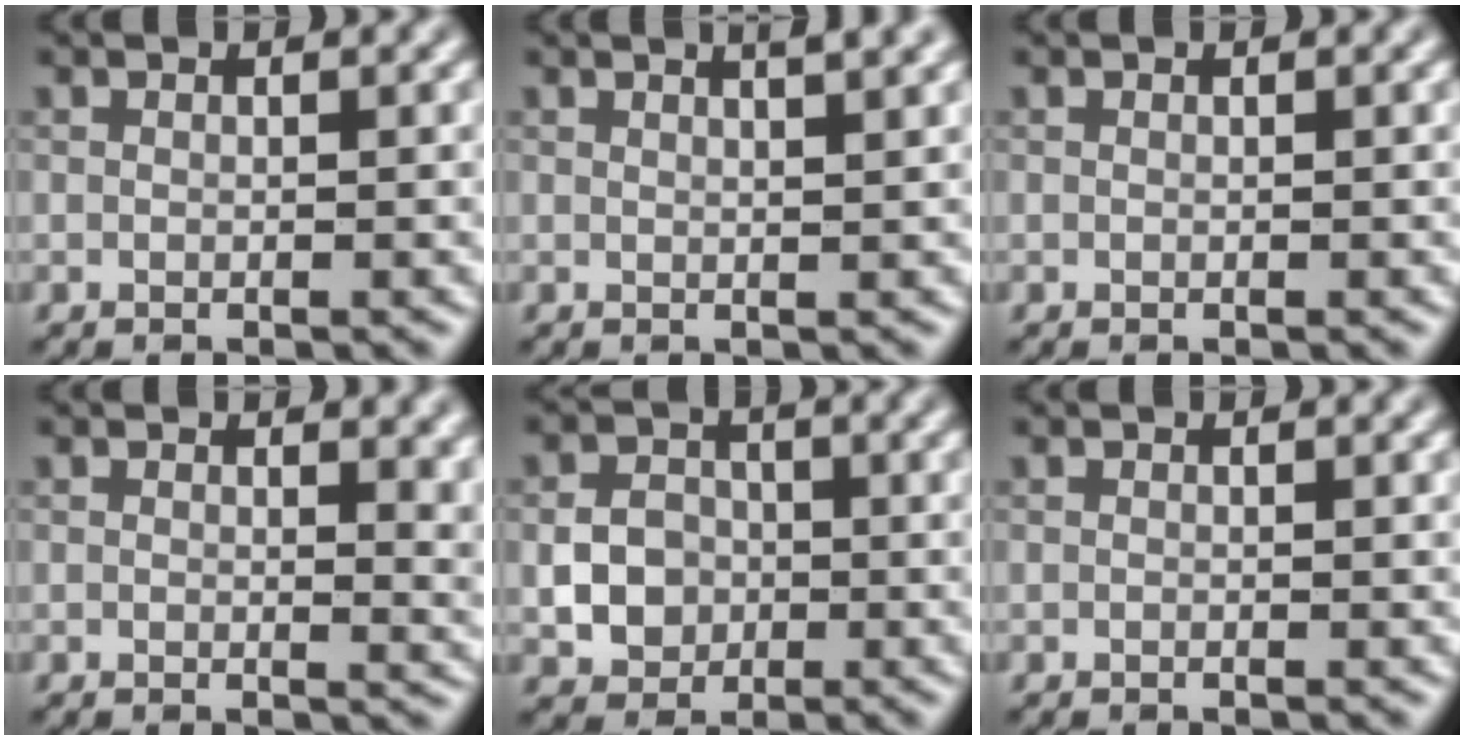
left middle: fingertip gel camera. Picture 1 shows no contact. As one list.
[{"total": 2.5, "force": [1.5, 0.9, 1.9], "torque": [-0.009, 0.009, 0.000]}, {"total": 0.0}, {"total": 3.4, "force": [0.7, 1.6, 2.9], "torque": [-0.024, -0.005, 0.011]}, {"total": 3.4, "force": [-0.7, 2.9, 1.7], "torque": [-0.027, 0.001, -0.014]}, {"total": 0.0}]